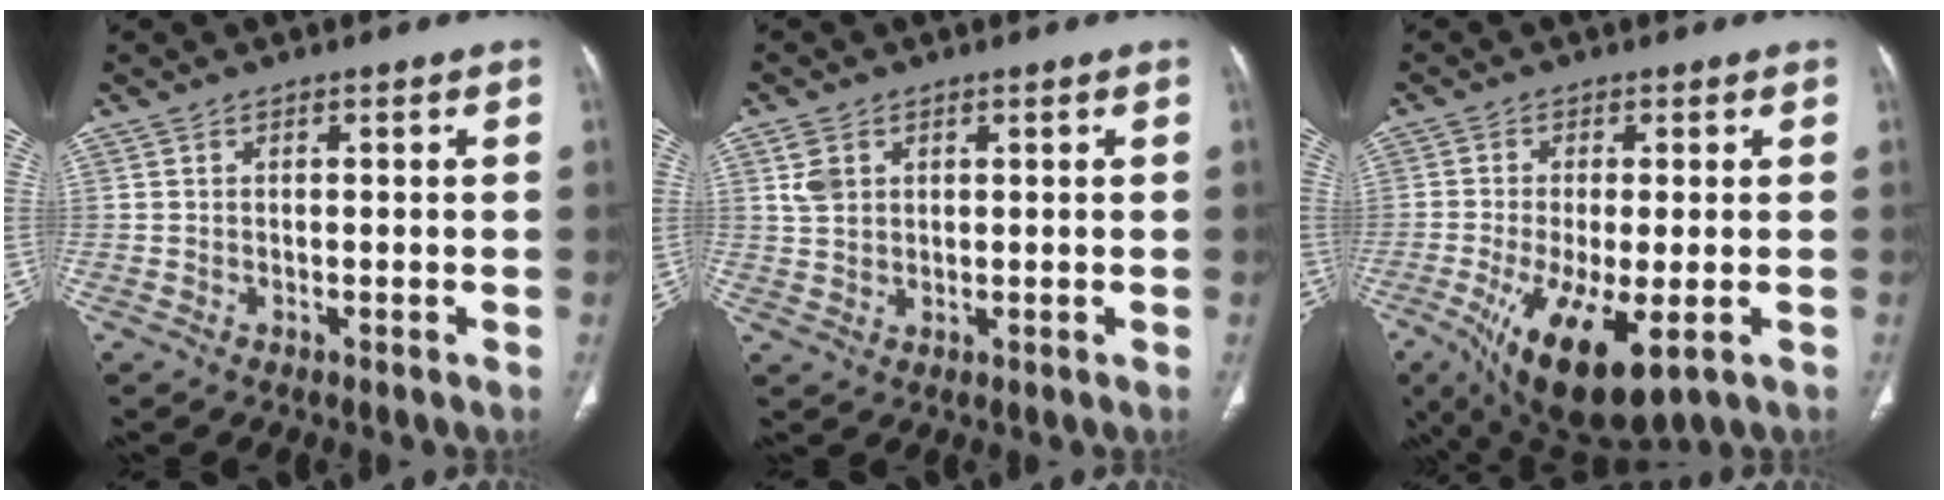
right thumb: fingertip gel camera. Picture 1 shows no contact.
{"total": 3.8, "force": [1.6, 2.8, 2.1], "torque": [-0.038, -0.001, 0.039]}
{"total": 13.8, "force": [-5.1, 4.4, 12.1], "torque": [-0.226, -0.021, -0.069]}